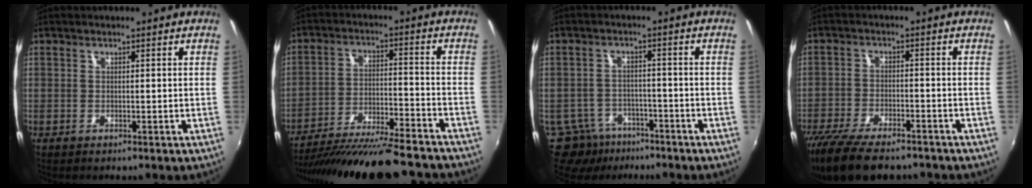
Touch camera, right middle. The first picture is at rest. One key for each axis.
{"total": 22.2, "fx": -19.8, "fy": 2.6, "fz": 9.8, "tx": -0.183, "ty": -0.046, "tz": -0.297}
{"total": 9.4, "fx": -6.8, "fy": 6.0, "fz": 2.2, "tx": -0.059, "ty": 0.004, "tz": -0.101}
{"total": 16.2, "fx": -12.8, "fy": 5.4, "fz": 8.4, "tx": -0.182, "ty": -0.038, "tz": -0.212}